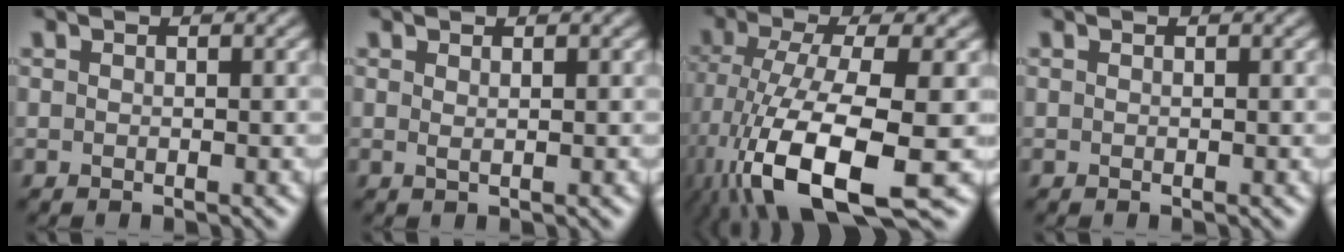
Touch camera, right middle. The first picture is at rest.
{"total": 0.6, "force": [0.4, 0.1, 0.4], "torque": [-0.008, -0.002, 0.007]}
{"total": 12.1, "force": [-4.7, 3.8, 10.5], "torque": [-0.211, -0.016, -0.084]}
{"total": 0.0}